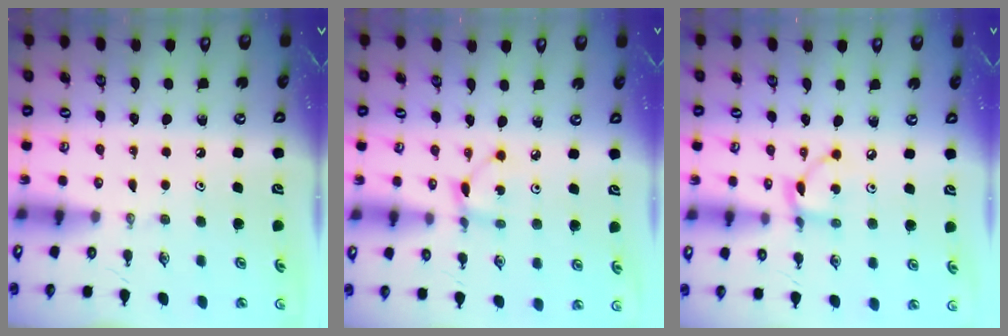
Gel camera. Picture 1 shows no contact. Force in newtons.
{"total": 2.2, "press": 2.2, "slide": 0.1}
{"total": 5.7, "press": 5.7, "slide": 0.1}